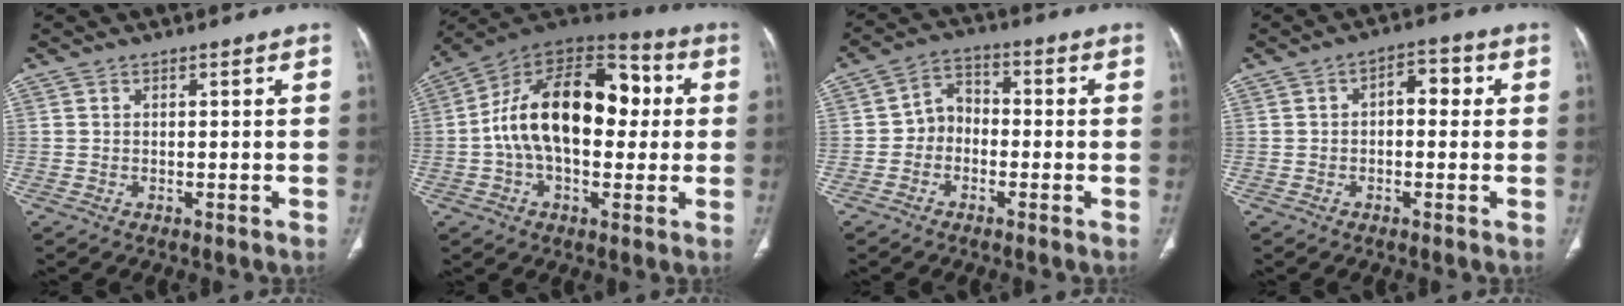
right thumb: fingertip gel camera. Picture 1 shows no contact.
{"total": 22.6, "force": [1.6, 13.4, 18.1], "torque": [-0.281, 0.040, 0.018]}
{"total": 5.6, "force": [-1.4, 4.6, 2.9], "torque": [-0.027, 0.028, -0.039]}
{"total": 5.0, "force": [0.4, 2.9, 4.0], "torque": [-0.038, 0.018, -0.003]}